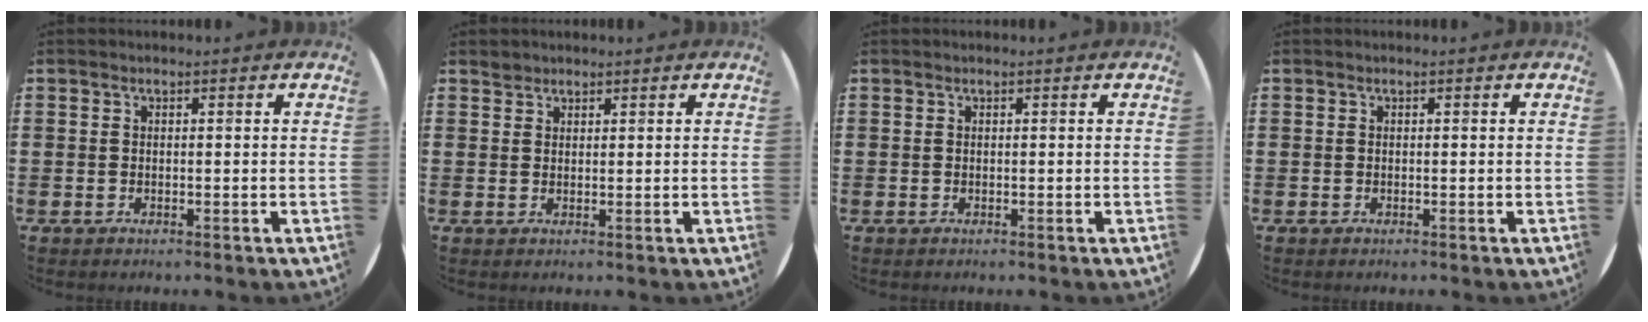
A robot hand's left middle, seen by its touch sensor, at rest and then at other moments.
{"total": 1.2, "force": [1.1, 0.5, 0.0], "torque": [0.006, -0.002, 0.021]}
{"total": 0.0}
{"total": 0.0}